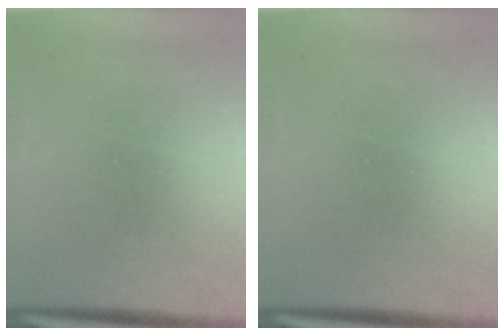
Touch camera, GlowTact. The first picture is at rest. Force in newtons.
{"total": 0.0}